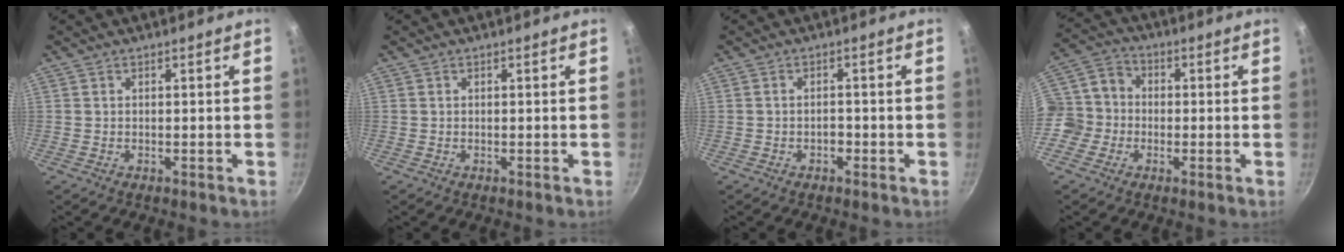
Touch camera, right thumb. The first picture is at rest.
{"total": 0.0}
{"total": 1.4, "force": [-0.8, 0.9, 0.8], "torque": [-0.008, 0.012, -0.009]}
{"total": 9.0, "force": [-2.0, 8.0, 3.6], "torque": [-0.034, 0.025, -0.060]}